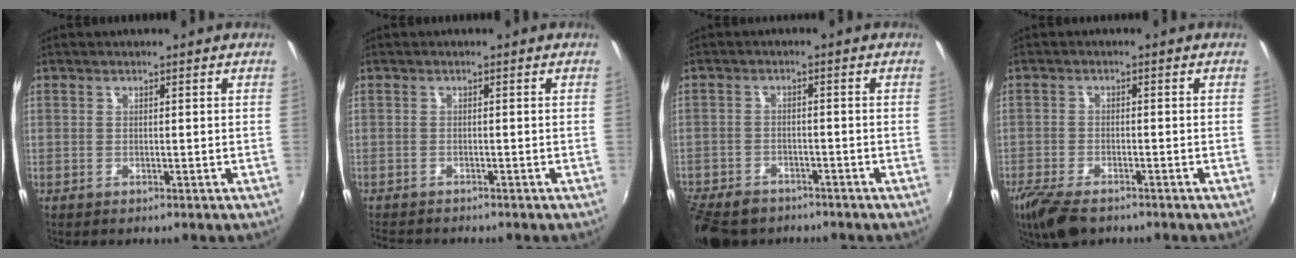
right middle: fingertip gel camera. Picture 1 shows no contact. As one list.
[{"total": 3.7, "force": [-3.5, 0.4, 1.1], "torque": [-0.032, -0.018, -0.060]}, {"total": 12.7, "force": [-9.3, 7.1, 4.9], "torque": [-0.148, -0.016, -0.155]}, {"total": 8.3, "force": [-6.2, 3.0, 4.6], "torque": [-0.119, -0.029, -0.116]}]